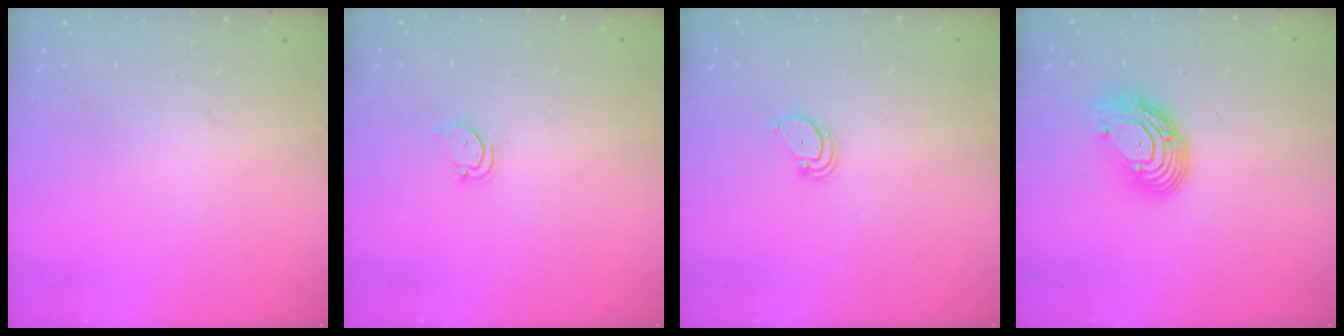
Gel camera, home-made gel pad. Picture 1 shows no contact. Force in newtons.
{"total": 2.9, "press": 2.9, "slide": 0.3}
{"total": 2.1, "press": 2.1, "slide": 0.2}
{"total": 11.5, "press": 11.5, "slide": 1.1}